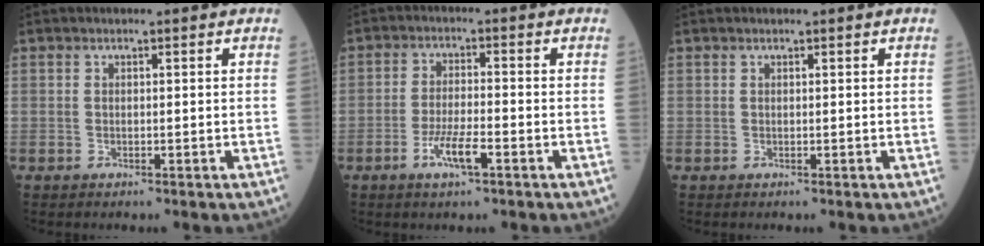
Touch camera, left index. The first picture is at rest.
{"total": 4.9, "force": [-2.6, 0.6, 4.1], "torque": [-0.083, -0.003, -0.052]}
{"total": 0.0}